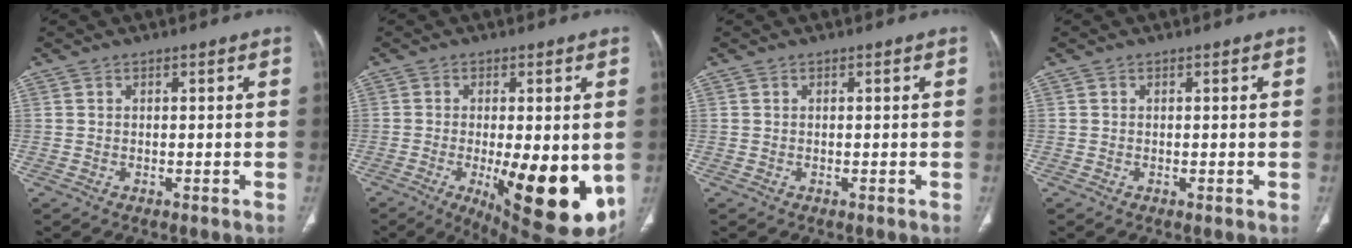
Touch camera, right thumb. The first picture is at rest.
{"total": 18.6, "force": [-4.3, 6.4, 16.9], "torque": [-0.194, -0.026, -0.037]}
{"total": 0.0}
{"total": 0.0}